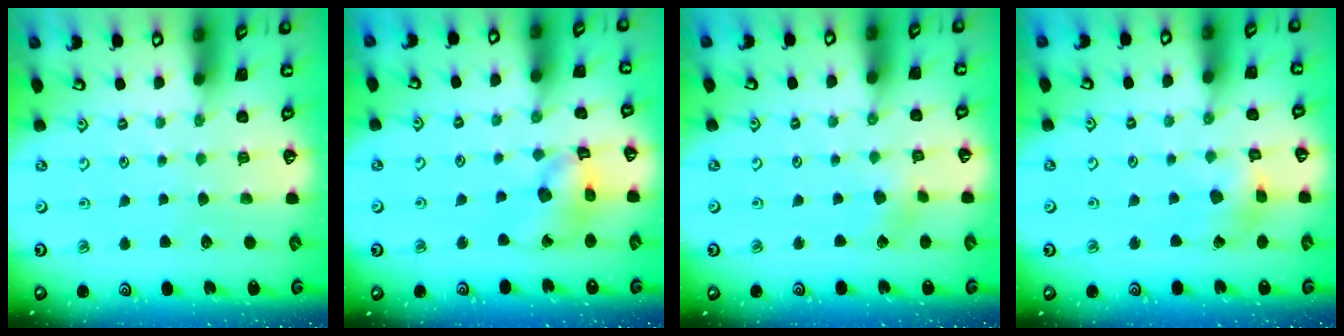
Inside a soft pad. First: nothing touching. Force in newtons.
{"total": 13.1, "press": 12.9, "slide": 1.9}
{"total": 3.6, "press": 3.5, "slide": 0.6}
{"total": 4.8, "press": 4.7, "slide": 0.6}